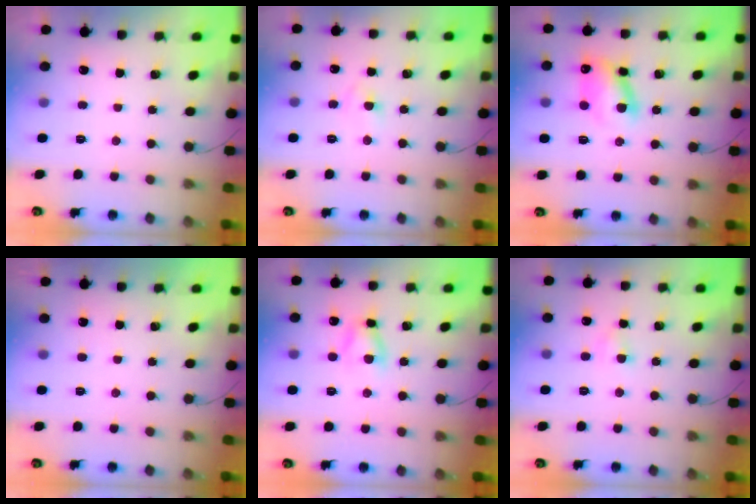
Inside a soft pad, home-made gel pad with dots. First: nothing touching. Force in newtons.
{"total": 3.9, "press": 3.8, "slide": 1.2}
{"total": 10.2, "press": 10.0, "slide": 1.9}
{"total": 1.0, "press": 0.9, "slide": 0.2}
{"total": 5.6, "press": 5.6, "slide": 0.7}
{"total": 3.0, "press": 2.8, "slide": 1.0}